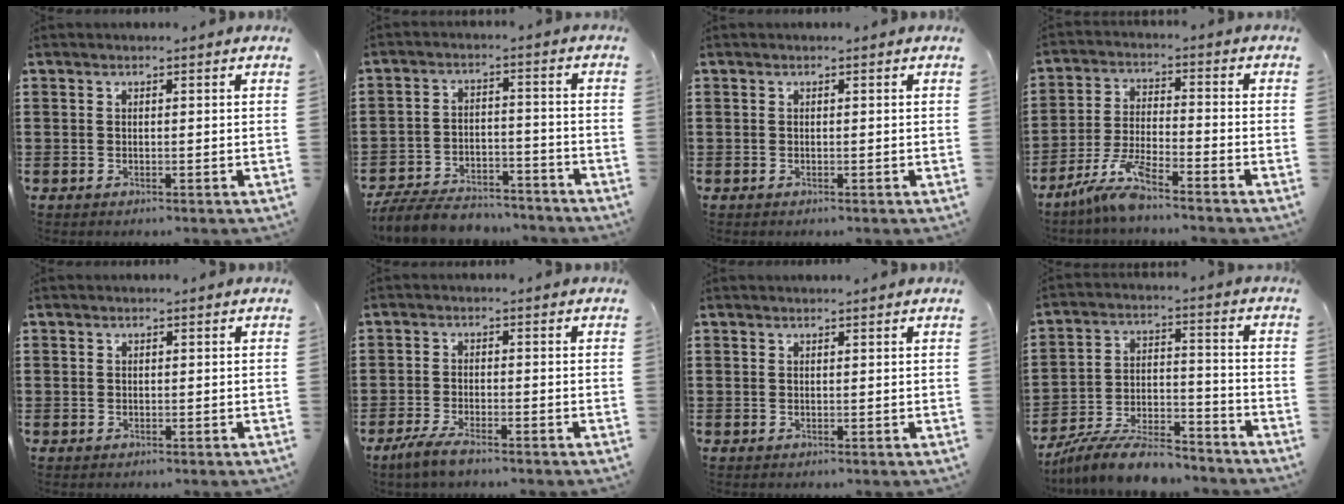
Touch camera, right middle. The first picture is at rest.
{"total": 7.0, "force": [-6.7, 1.5, 1.5], "torque": [-0.026, 0.015, -0.130]}
{"total": 0.0}
{"total": 6.9, "force": [-5.8, 0.4, 3.8], "torque": [-0.095, -0.013, -0.116]}
{"total": 0.7, "force": [-0.3, 0.7, 0.1], "torque": [-0.002, 0.004, -0.007]}
{"total": 3.6, "force": [-2.8, 0.9, 2.1], "torque": [-0.049, 0.002, -0.057]}
{"total": 0.0}
{"total": 10.1, "force": [-9.1, 1.6, 4.2], "torque": [-0.073, 0.022, -0.175]}